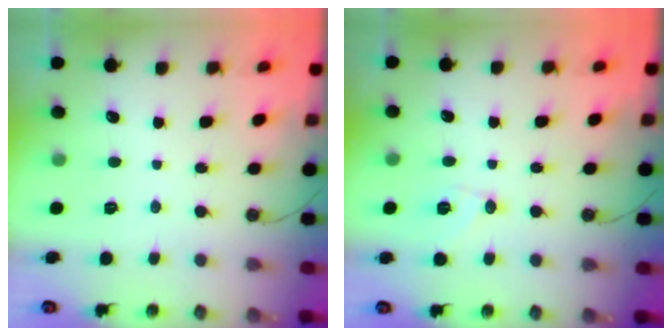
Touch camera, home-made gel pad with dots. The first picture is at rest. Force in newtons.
{"total": 7.0, "press": 6.9, "slide": 1.1}